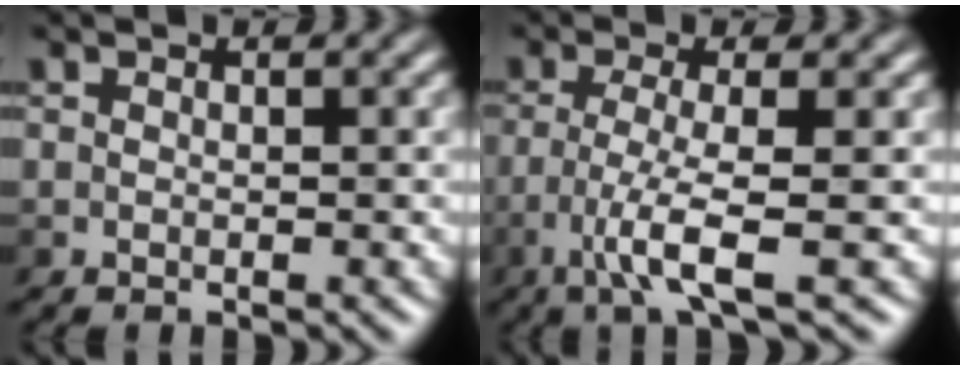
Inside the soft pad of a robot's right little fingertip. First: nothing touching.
{"total": 4.3, "force": [-1.9, 0.1, 3.8], "torque": [-0.082, -0.002, -0.038]}